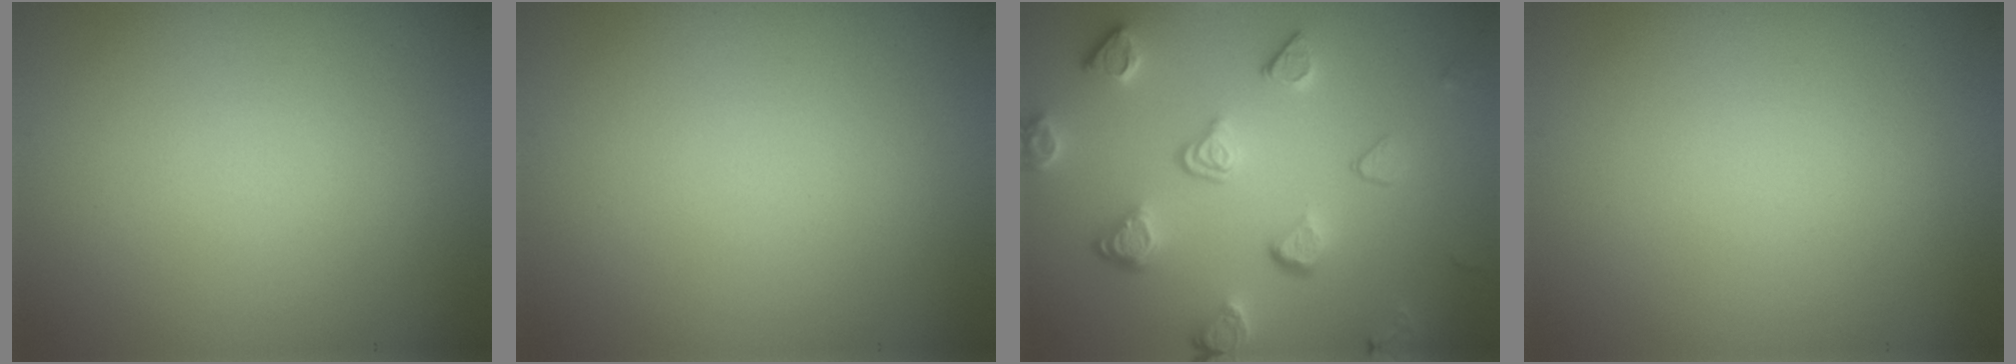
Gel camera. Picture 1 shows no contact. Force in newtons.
{"total": 0.0}
{"total": 5.0, "press": 3.8, "slide": 3.3}
{"total": 0.0}